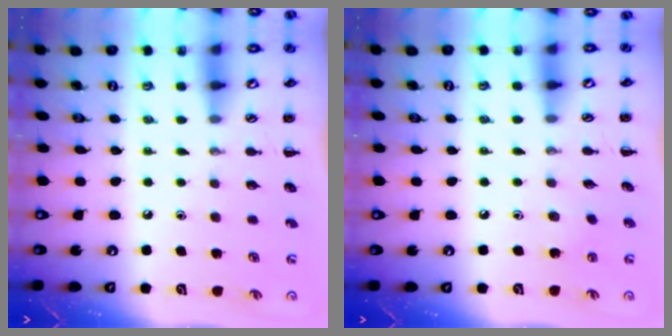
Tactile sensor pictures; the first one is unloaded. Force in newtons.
{"total": 5.3, "press": 5.1, "slide": 1.3}